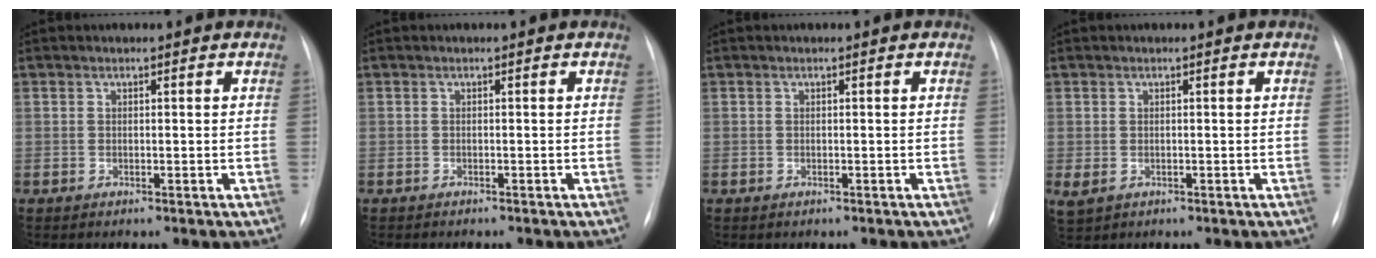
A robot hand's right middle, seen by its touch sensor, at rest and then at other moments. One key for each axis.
{"total": 2.1, "fx": -1.8, "fy": 0.5, "fz": 0.9, "tx": -0.017, "ty": -0.007, "tz": -0.016}
{"total": 0.0}
{"total": 2.2, "fx": -0.5, "fy": 1.6, "fz": 1.4, "tx": -0.032, "ty": -0.005, "tz": 0.002}